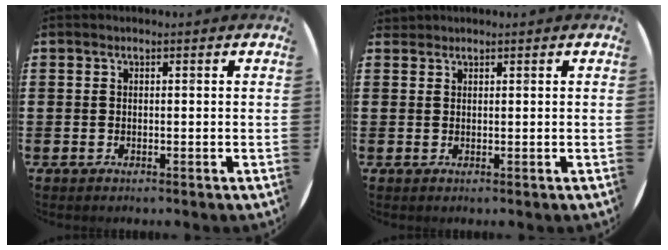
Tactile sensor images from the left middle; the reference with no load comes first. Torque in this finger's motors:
{"motor_torque": [0.09, 0.13, -0.14, -0.05]}